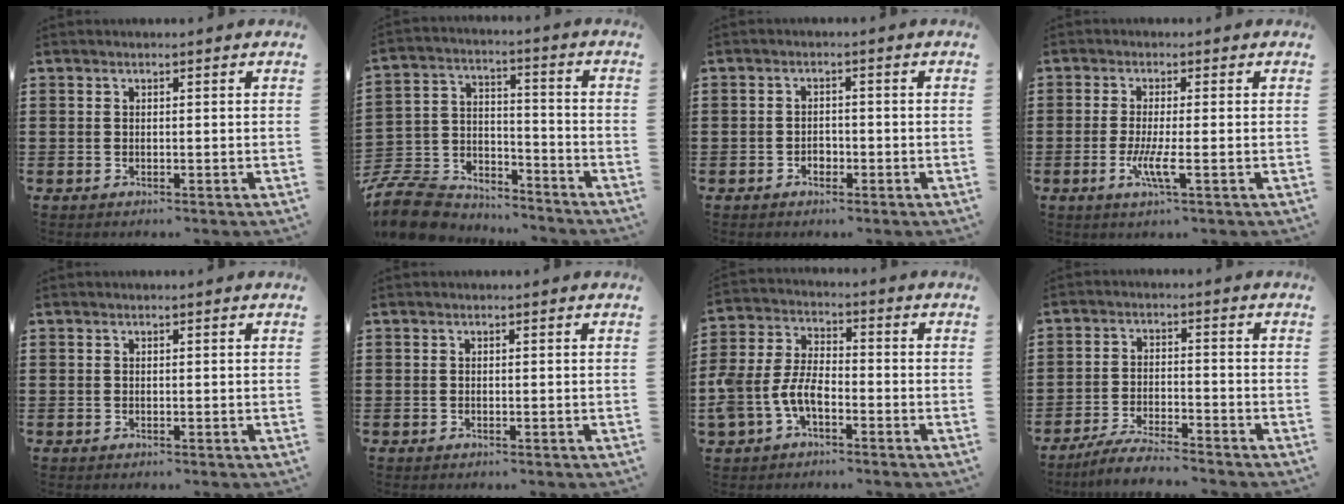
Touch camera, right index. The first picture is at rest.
{"total": 10.4, "force": [-9.6, 3.0, 2.4], "torque": [-0.068, 0.020, -0.192]}
{"total": 1.7, "force": [-0.9, 1.2, 0.8], "torque": [-0.020, 0.000, -0.019]}
{"total": 4.3, "force": [-1.4, 0.1, 4.1], "torque": [-0.082, -0.014, -0.029]}
{"total": 0.0}
{"total": 0.0}
{"total": 6.2, "force": [-2.9, 3.5, 4.1], "torque": [-0.117, -0.001, -0.066]}
{"total": 4.7, "force": [-4.4, -0.1, 1.5], "torque": [-0.039, -0.007, -0.090]}